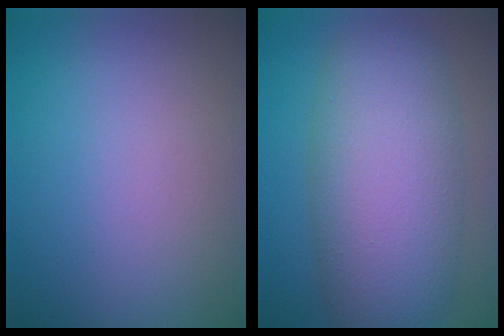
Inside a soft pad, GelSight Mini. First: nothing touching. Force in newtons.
{"total": 9.4, "press": 9.4, "slide": 0.5}